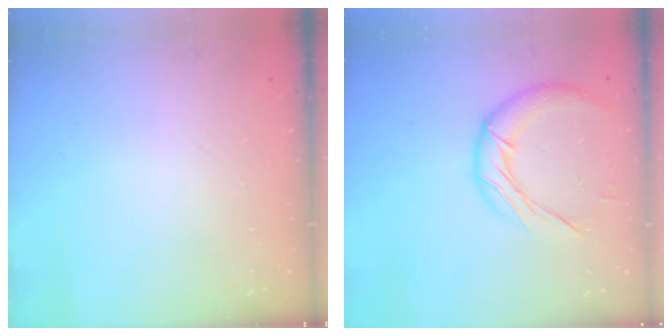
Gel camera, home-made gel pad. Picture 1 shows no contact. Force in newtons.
{"total": 13.1, "press": 13.0, "slide": 1.0}